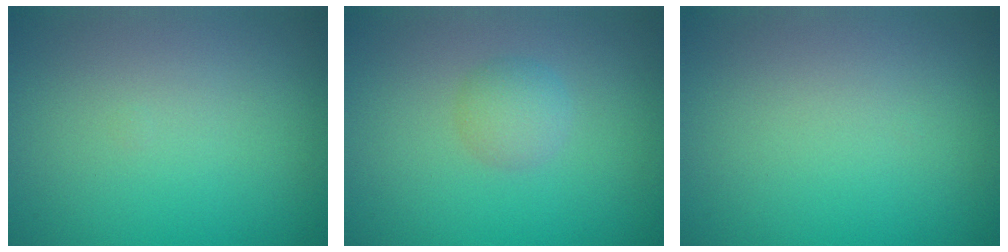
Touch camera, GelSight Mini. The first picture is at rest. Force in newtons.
{"total": 1.9, "press": 1.9, "slide": 0.0}
{"total": 0.0}